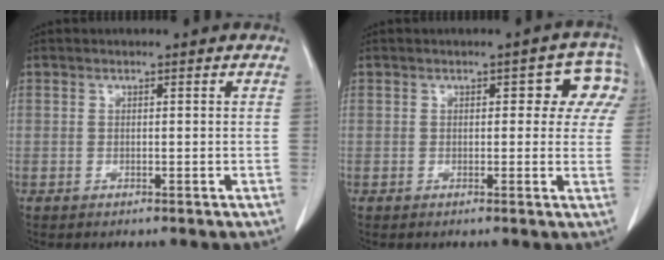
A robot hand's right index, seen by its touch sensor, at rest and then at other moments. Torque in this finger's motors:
{"motor_torque": [0.25, 0.25, 0.09, 0.01]}